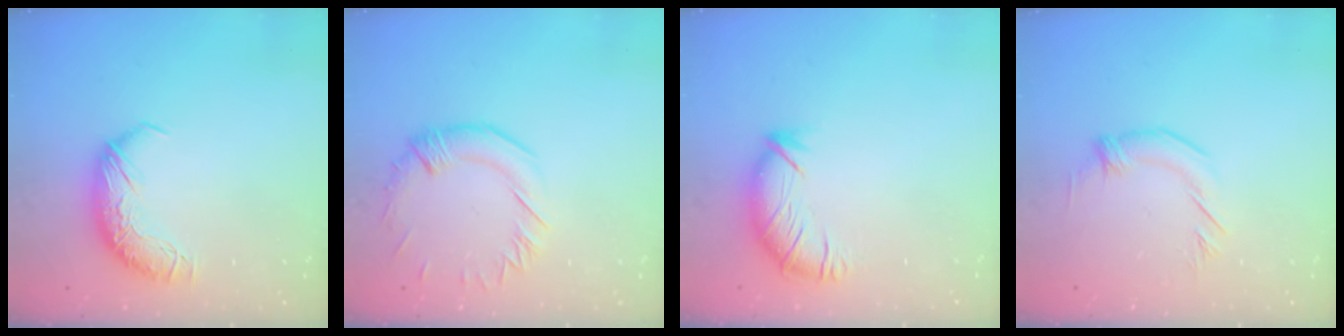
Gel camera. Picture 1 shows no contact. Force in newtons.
{"total": 0.7, "press": 0.0, "slide": 0.7}
{"total": 2.8, "press": 2.0, "slide": 2.1}
{"total": 2.8, "press": 2.8, "slide": 0.2}